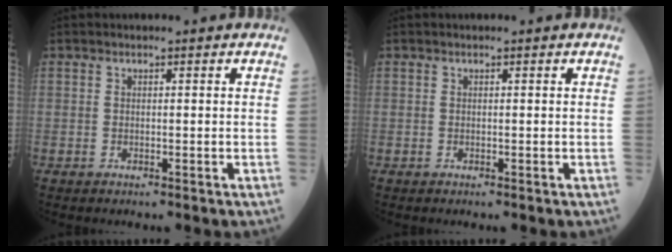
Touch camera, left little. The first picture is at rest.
{"total": 0.0}